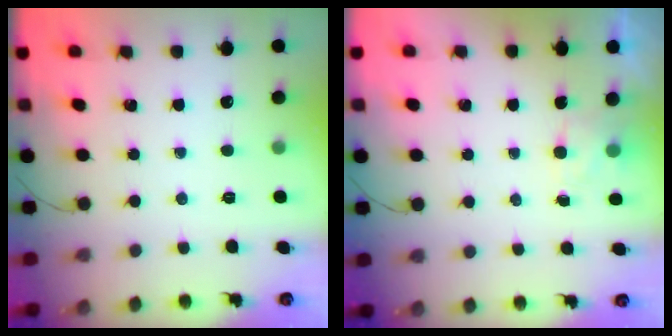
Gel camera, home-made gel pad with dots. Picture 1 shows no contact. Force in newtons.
{"total": 3.3, "press": 3.2, "slide": 0.8}